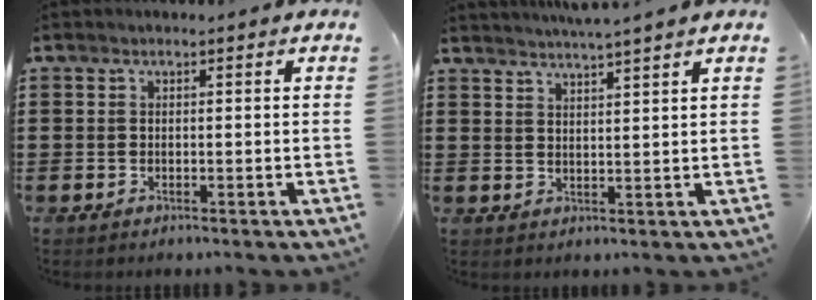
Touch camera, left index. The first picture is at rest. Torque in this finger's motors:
{"motor_torque": [1.02, -0.48, 0.86, 0.21]}